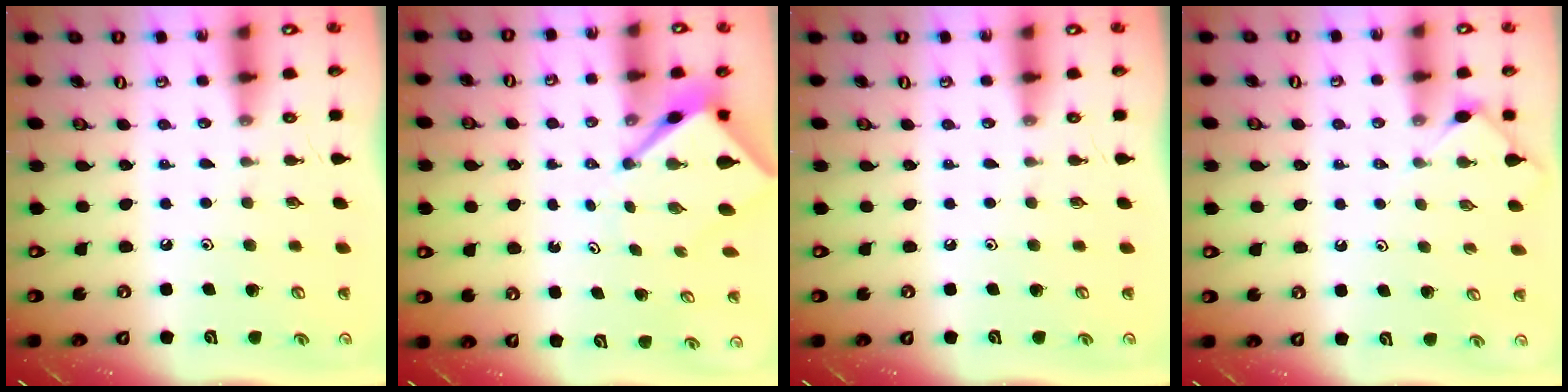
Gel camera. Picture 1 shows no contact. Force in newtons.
{"total": 5.5, "press": 5.5, "slide": 0.3}
{"total": 0.0}
{"total": 3.3, "press": 3.3, "slide": 0.5}